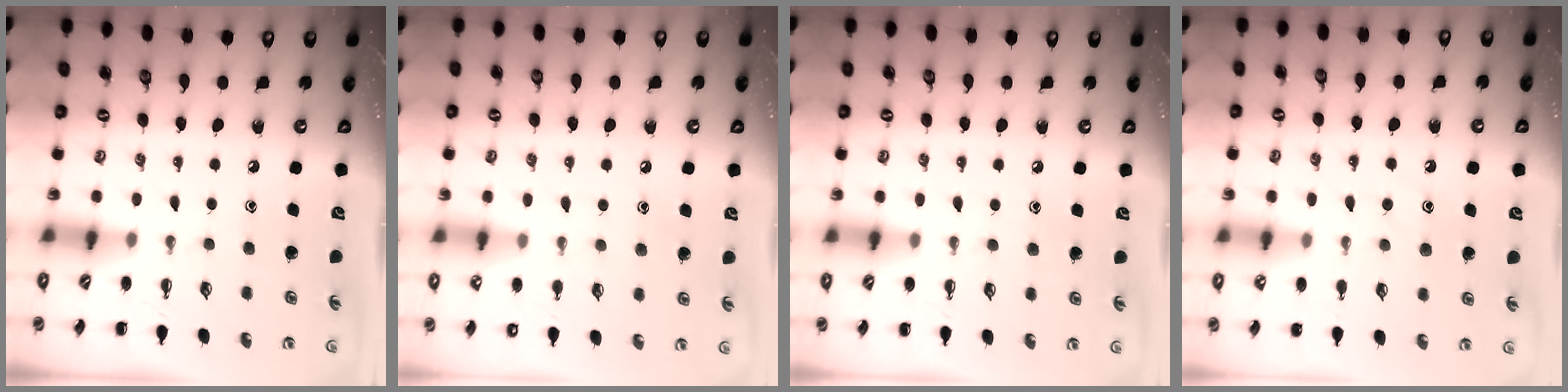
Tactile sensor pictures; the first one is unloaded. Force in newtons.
{"total": 6.7, "press": 6.5, "slide": 1.8}
{"total": 5.0, "press": 4.7, "slide": 1.6}
{"total": 7.6, "press": 7.5, "slide": 1.2}